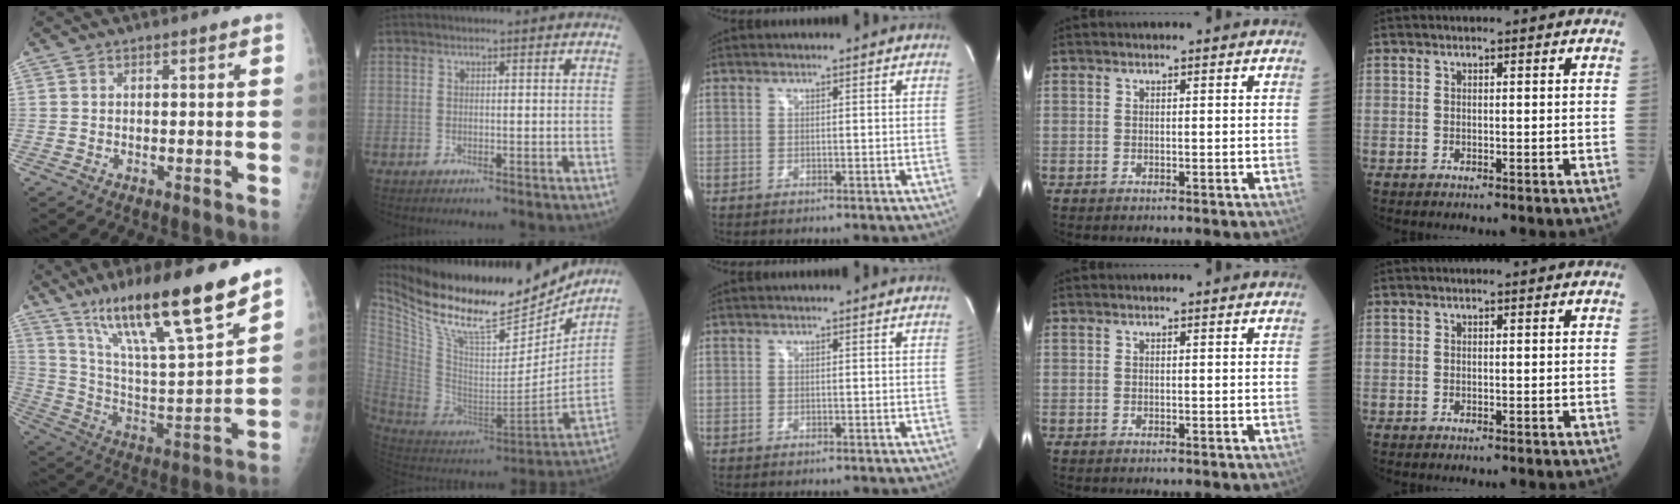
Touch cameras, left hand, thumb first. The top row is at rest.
{"thumb": {"total": 23.4, "force": [16.2, 3.2, 16.5], "torque": [-0.261, -0.066, 0.286]}, "index": {"total": 25.3, "force": [21.4, 6.1, 12.2], "torque": [-0.228, -0.022, 0.354]}}